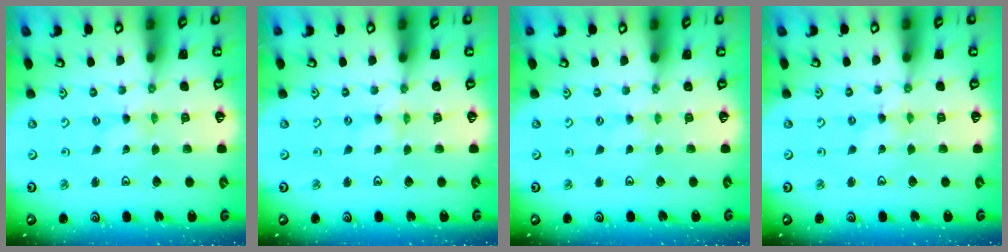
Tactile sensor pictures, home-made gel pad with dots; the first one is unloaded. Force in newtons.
{"total": 0.0}
{"total": 0.0}
{"total": 0.0}